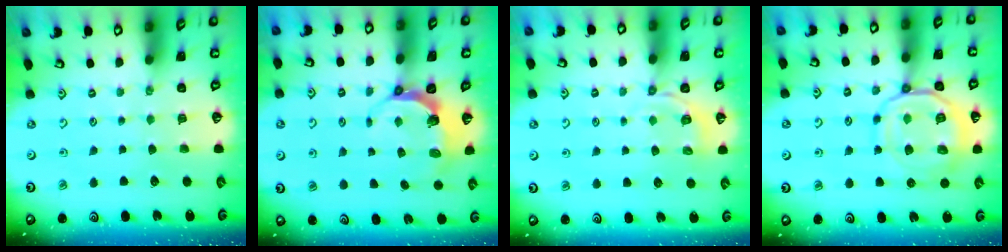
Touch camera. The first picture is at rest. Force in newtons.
{"total": 5.8, "press": 4.8, "slide": 3.4}
{"total": 2.8, "press": 2.1, "slide": 1.8}
{"total": 14.7, "press": 14.6, "slide": 1.5}